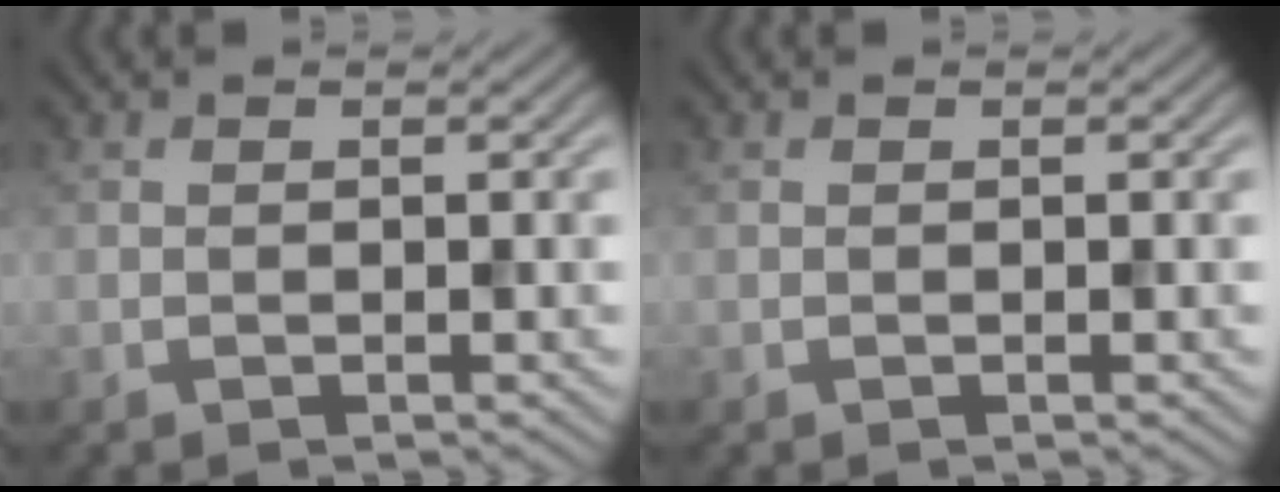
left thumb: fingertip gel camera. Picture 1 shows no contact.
{"total": 0.0}